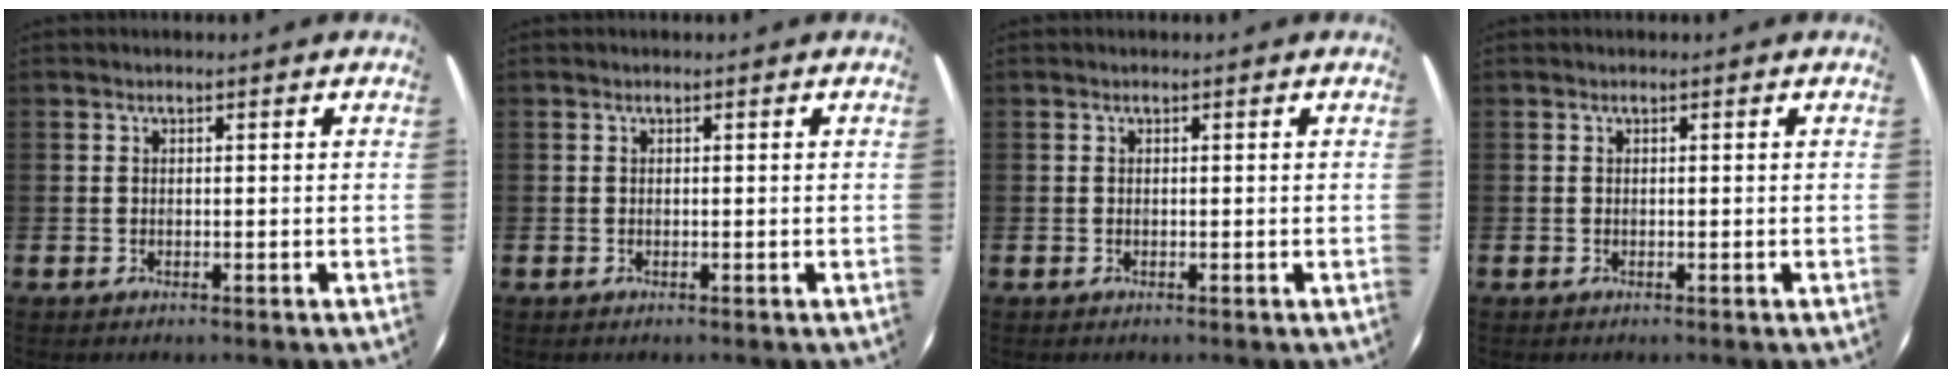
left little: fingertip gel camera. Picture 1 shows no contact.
{"total": 0.0}
{"total": 0.0}
{"total": 0.0}